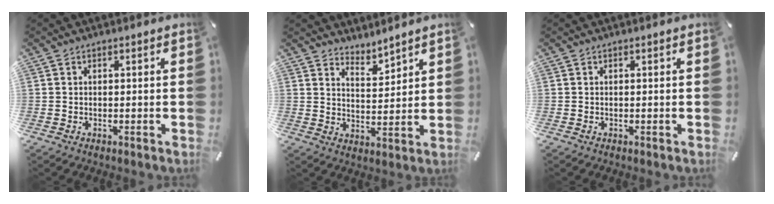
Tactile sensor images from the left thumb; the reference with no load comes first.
{"total": 5.0, "force": [4.8, 1.4, -0.3], "torque": [0.005, -0.038, 0.088]}
{"total": 0.0}